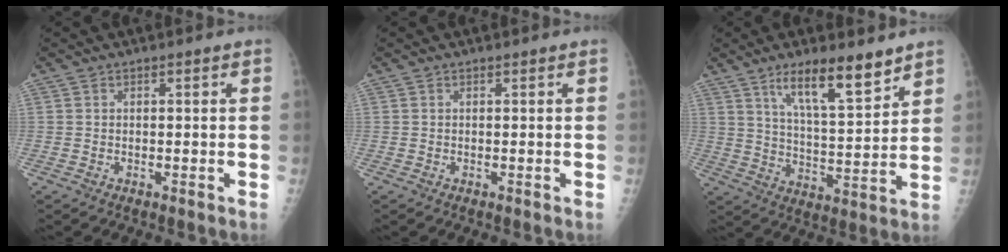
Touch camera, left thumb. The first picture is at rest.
{"total": 0.0}
{"total": 12.5, "force": [8.4, 3.1, 8.8], "torque": [-0.126, -0.053, 0.147]}